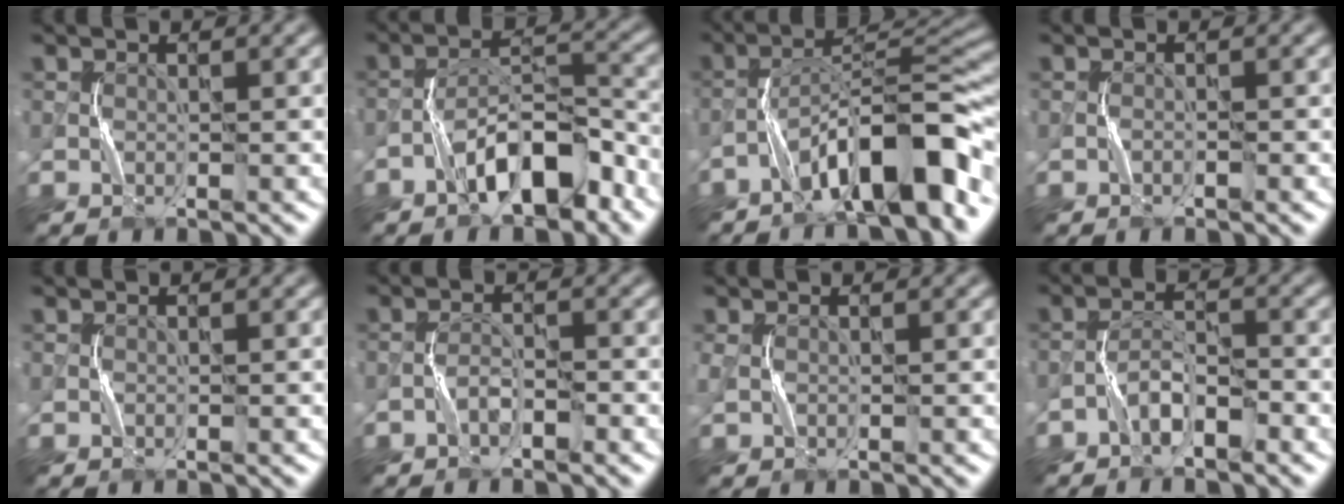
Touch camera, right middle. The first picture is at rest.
{"total": 6.7, "force": [-3.9, 2.5, 4.8], "torque": [-0.078, 0.018, -0.068]}
{"total": 9.7, "force": [-5.7, 2.1, 7.5], "torque": [-0.115, 0.026, -0.095]}
{"total": 0.5, "force": [-0.4, 0.1, 0.3], "torque": [-0.006, 0.003, -0.009]}
{"total": 0.0}
{"total": 1.6, "force": [-1.2, 0.4, 1.0], "torque": [-0.021, 0.007, -0.025]}
{"total": 0.7, "force": [0.2, 0.3, 0.6], "torque": [-0.017, 0.003, 0.004]}
{"total": 2.8, "force": [-2.0, 1.0, 1.7], "torque": [-0.030, 0.013, -0.041]}